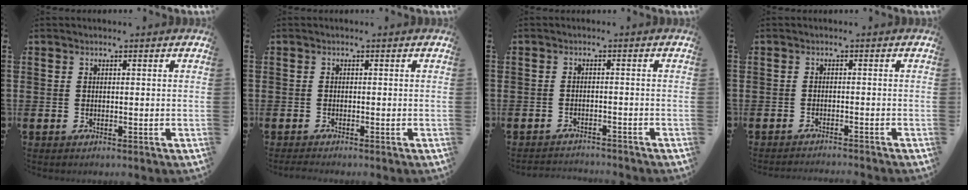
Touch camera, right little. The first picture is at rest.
{"total": 0.7, "force": [-0.6, 0.0, 0.3], "torque": [-0.004, -0.002, -0.013]}
{"total": 1.8, "force": [-1.7, 0.0, -0.2], "torque": [-0.002, 0.003, -0.038]}
{"total": 1.2, "force": [-1.2, -0.2, -0.1], "torque": [-0.001, 0.002, -0.025]}